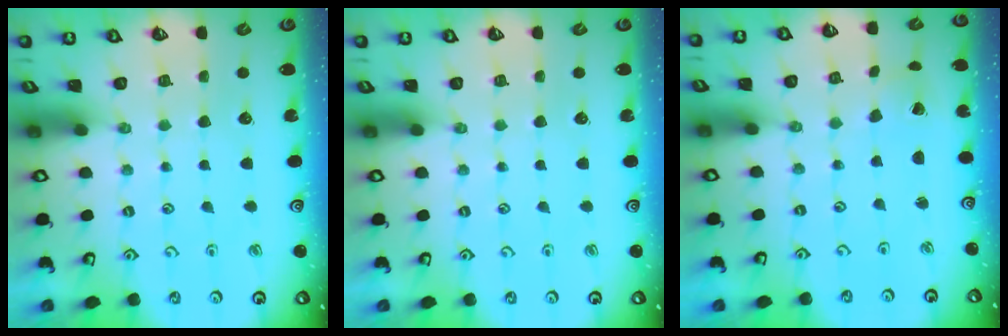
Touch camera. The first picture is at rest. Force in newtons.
{"total": 0.0}
{"total": 1.4, "press": 1.4, "slide": 0.1}